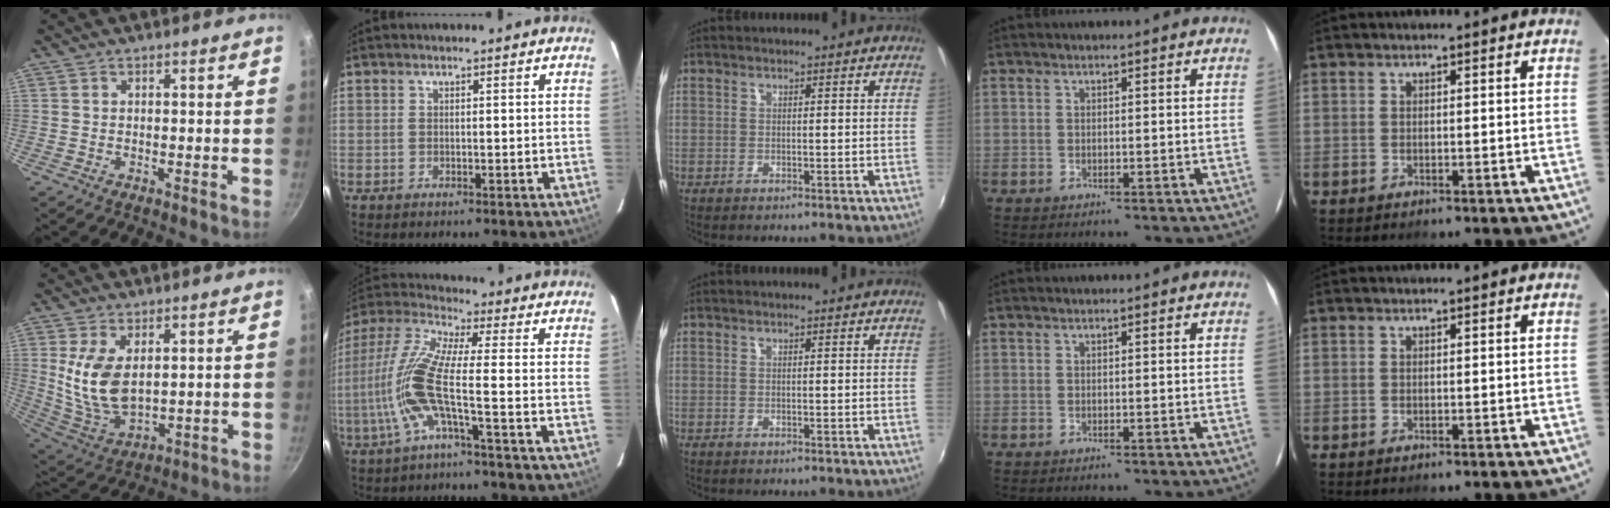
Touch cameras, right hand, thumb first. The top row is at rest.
{"thumb": {"total": 11.8, "force": [2.5, 6.6, 9.5], "torque": [-0.182, -0.029, 0.063]}, "index": {"total": 11.4, "force": [-3.1, 0.0, 11.0], "torque": [-0.235, 0.000, -0.064]}}